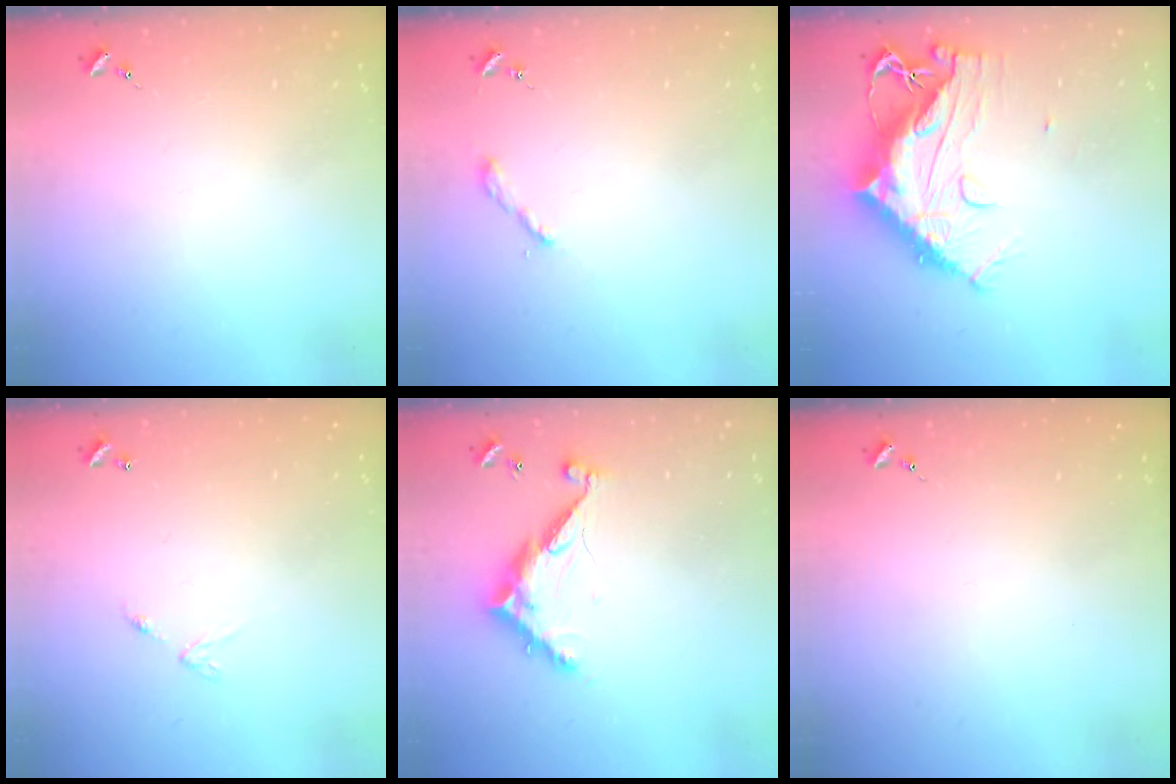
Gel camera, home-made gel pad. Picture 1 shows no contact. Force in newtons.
{"total": 2.2, "press": 2.2, "slide": 0.2}
{"total": 16.4, "press": 16.3, "slide": 1.5}
{"total": 5.9, "press": 5.9, "slide": 0.4}
{"total": 10.2, "press": 10.2, "slide": 0.8}
{"total": 0.0}